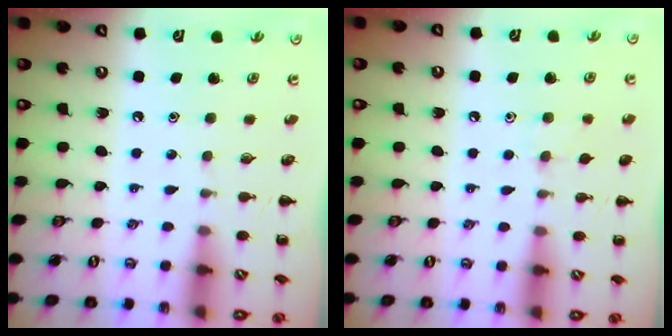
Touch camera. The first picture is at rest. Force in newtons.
{"total": 5.3, "press": 5.1, "slide": 1.6}